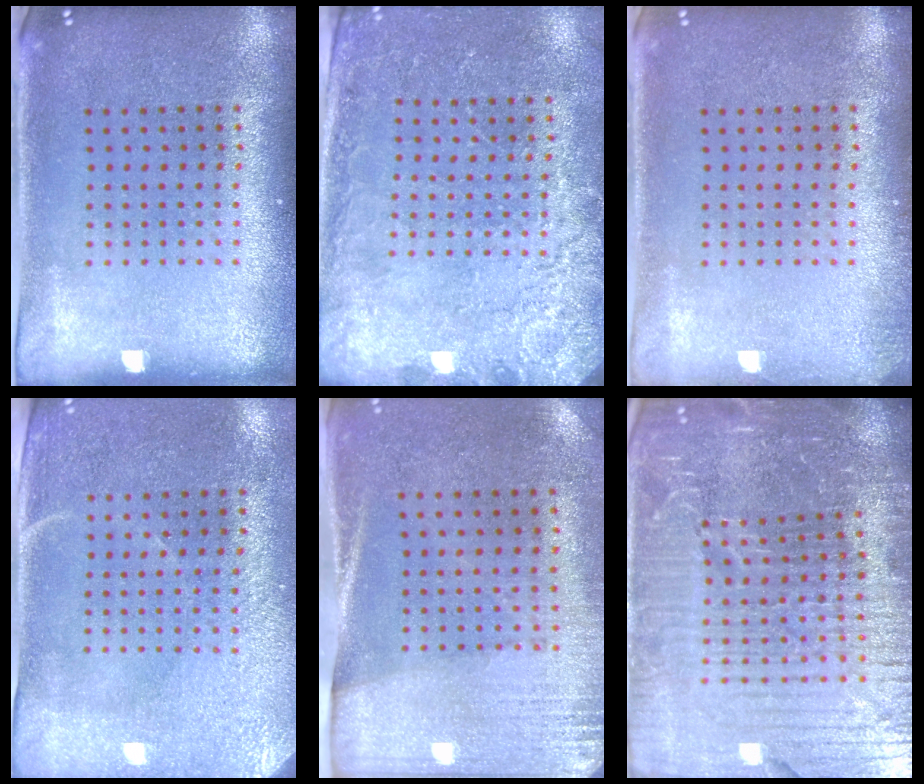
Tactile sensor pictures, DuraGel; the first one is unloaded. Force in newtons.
{"total": 2.5, "press": 2.3, "slide": 0.8}
{"total": 0.8, "press": 0.8, "slide": 0.1}
{"total": 2.9, "press": 2.5, "slide": 1.4}
{"total": 2.7, "press": 2.4, "slide": 1.4}
{"total": 6.9, "press": 6.0, "slide": 3.4}